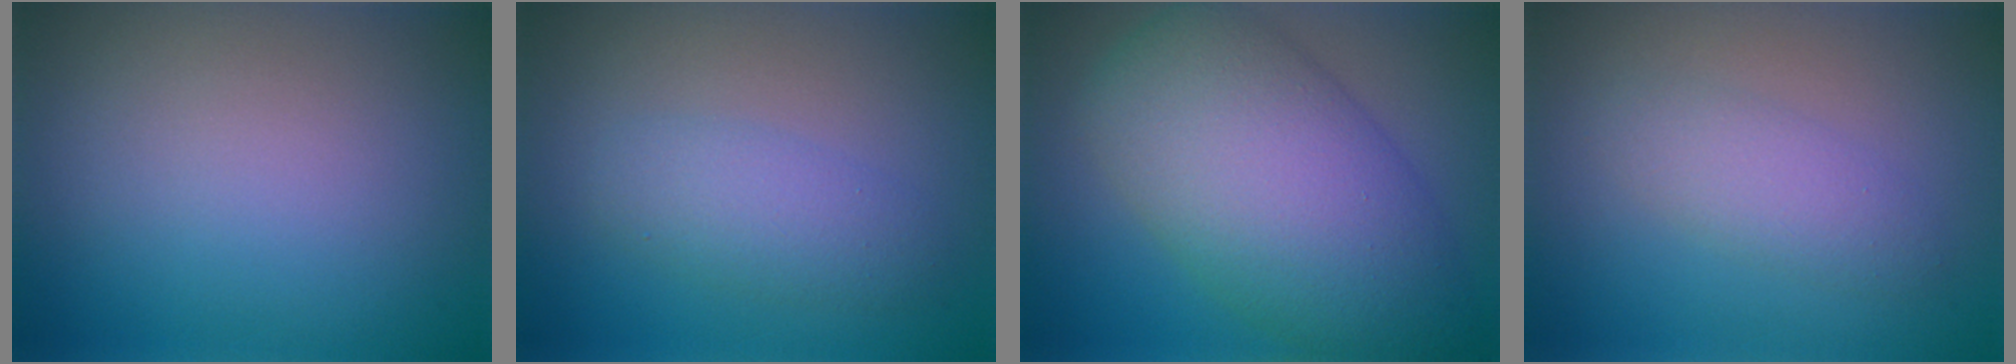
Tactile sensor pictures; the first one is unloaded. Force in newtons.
{"total": 3.0, "press": 3.0, "slide": 0.1}
{"total": 11.2, "press": 11.2, "slide": 0.4}
{"total": 2.5, "press": 2.5, "slide": 0.1}